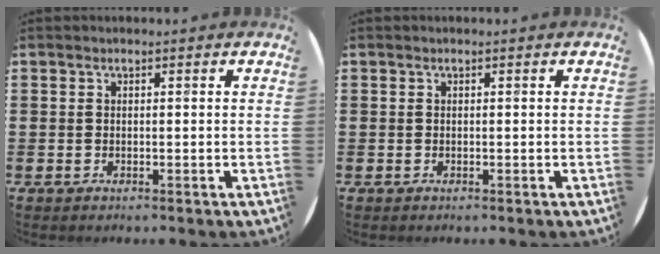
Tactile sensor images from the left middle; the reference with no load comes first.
{"total": 0.0}